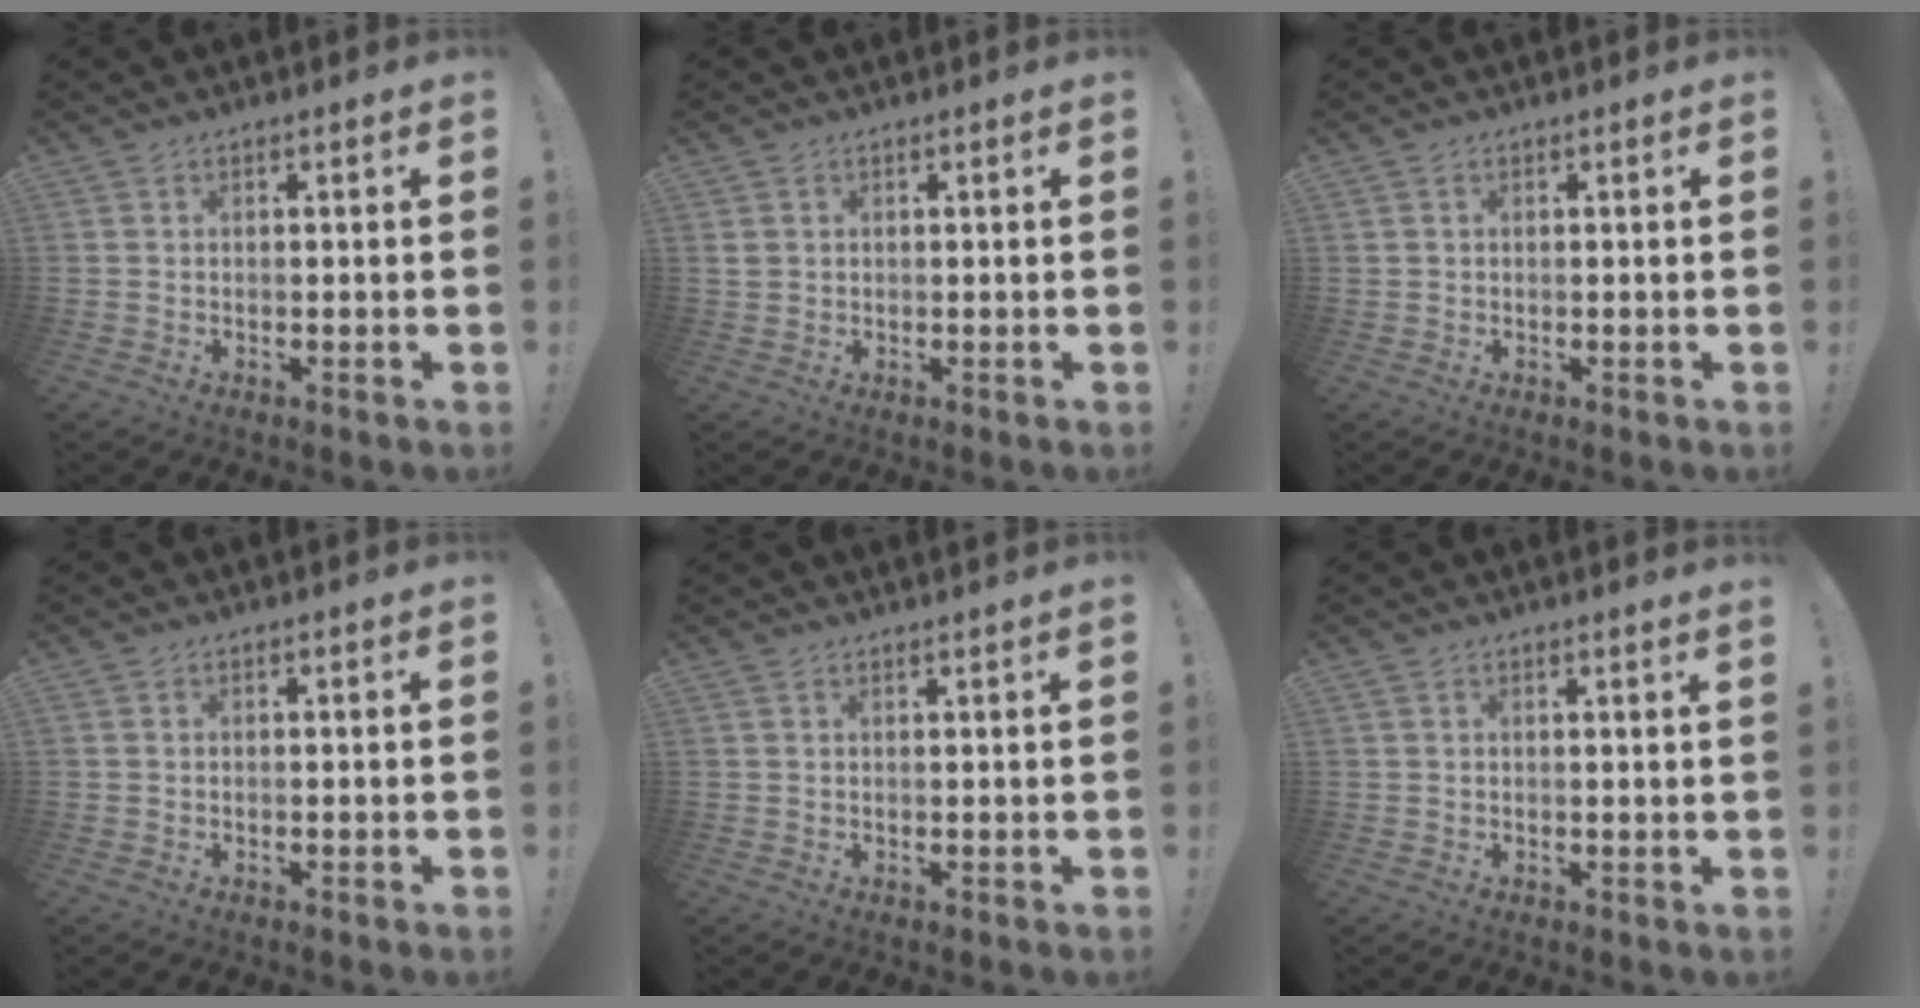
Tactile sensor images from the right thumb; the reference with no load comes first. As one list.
[{"total": 1.7, "force": [0.6, 1.3, 1.0], "torque": [-0.019, 0.005, 0.012]}, {"total": 0.5, "force": [0.2, 0.4, 0.1], "torque": [-0.006, 0.004, 0.005]}, {"total": 0.0}, {"total": 1.2, "force": [0.9, -0.6, 0.4], "torque": [-0.001, -0.006, 0.015]}, {"total": 1.5, "force": [1.1, -0.7, 0.7], "torque": [0.002, -0.012, 0.017]}]